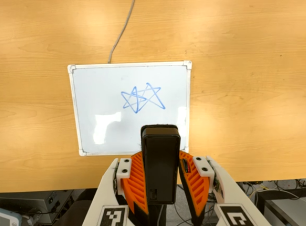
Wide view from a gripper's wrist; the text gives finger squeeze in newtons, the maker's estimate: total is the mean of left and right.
{"total": 7.7, "left": 5.9, "right": 9.5}